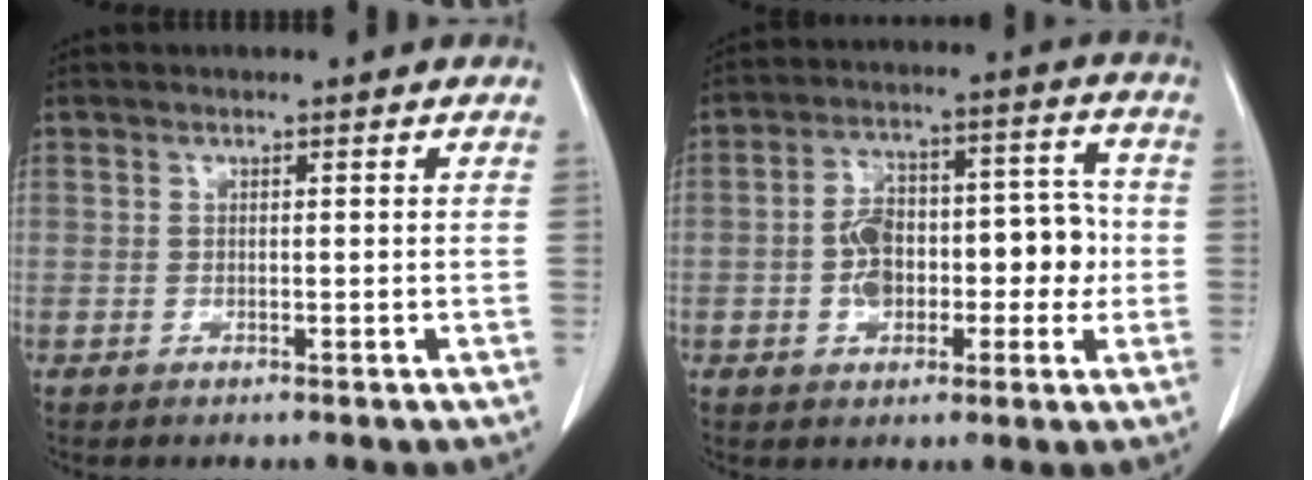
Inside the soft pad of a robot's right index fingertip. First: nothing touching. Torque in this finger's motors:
{"motor_torque": [0.42, -0.05, 0.25, 0.11]}